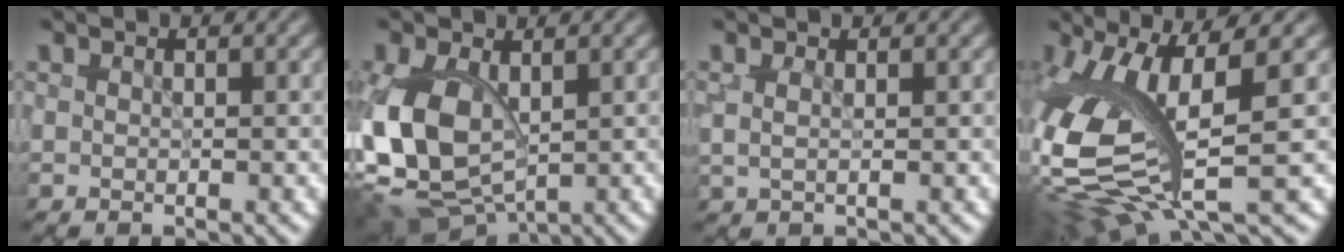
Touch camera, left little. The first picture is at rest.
{"total": 8.4, "force": [-0.2, 5.4, 6.4], "torque": [-0.152, -0.014, -0.005]}
{"total": 0.9, "force": [0.4, 0.3, 0.8], "torque": [-0.015, -0.002, 0.004]}
{"total": 12.3, "force": [0.5, 4.4, 11.5], "torque": [-0.256, -0.017, 0.015]}